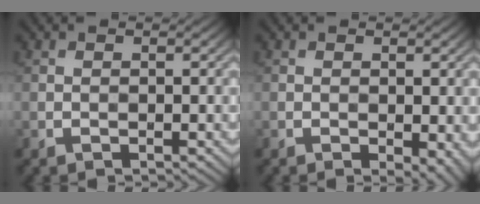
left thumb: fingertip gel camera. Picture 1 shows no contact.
{"total": 2.9, "force": [-1.0, 1.4, 2.3], "torque": [-0.029, -0.009, -0.011]}